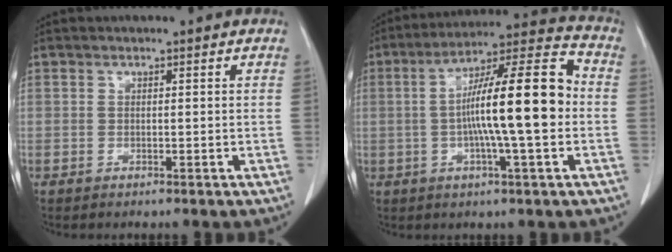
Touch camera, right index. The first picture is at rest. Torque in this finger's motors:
{"motor_torque": [1.56, 0.57, 0.52, 0.12]}